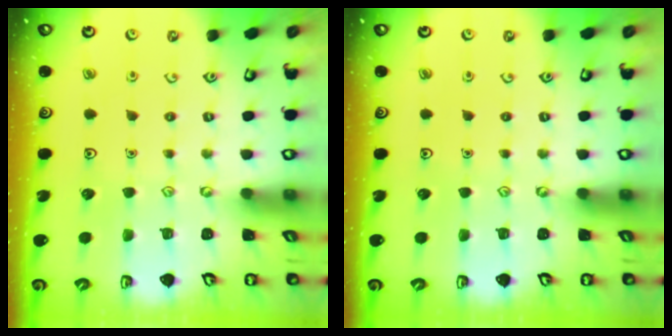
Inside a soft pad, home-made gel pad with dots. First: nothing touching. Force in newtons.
{"total": 0.0}